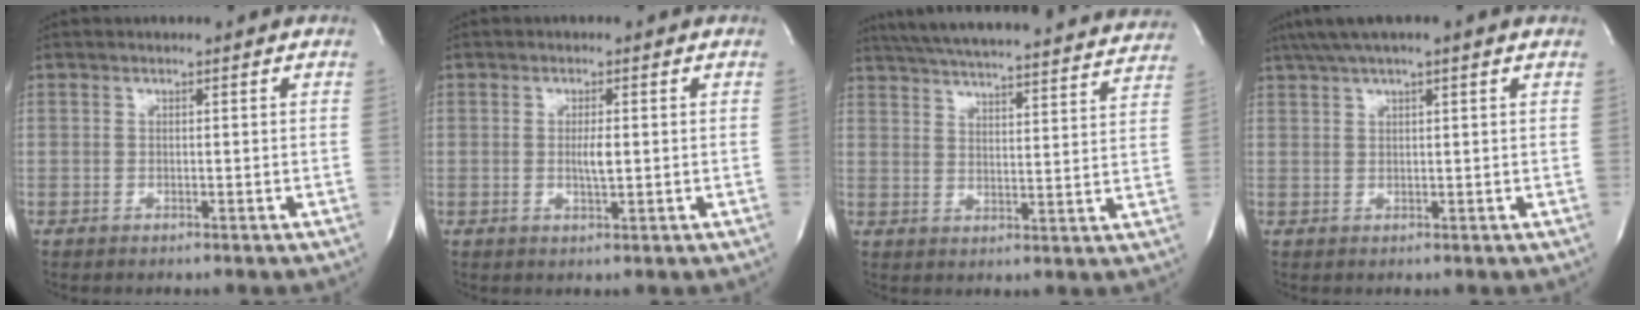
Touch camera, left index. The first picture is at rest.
{"total": 2.4, "force": [-0.1, 0.4, 2.4], "torque": [-0.047, -0.002, 0.000]}
{"total": 30.8, "force": [28.5, 3.4, 11.2], "torque": [-0.195, -0.040, 0.357]}
{"total": 6.8, "force": [4.9, -0.2, 4.7], "torque": [-0.083, 0.036, 0.080]}